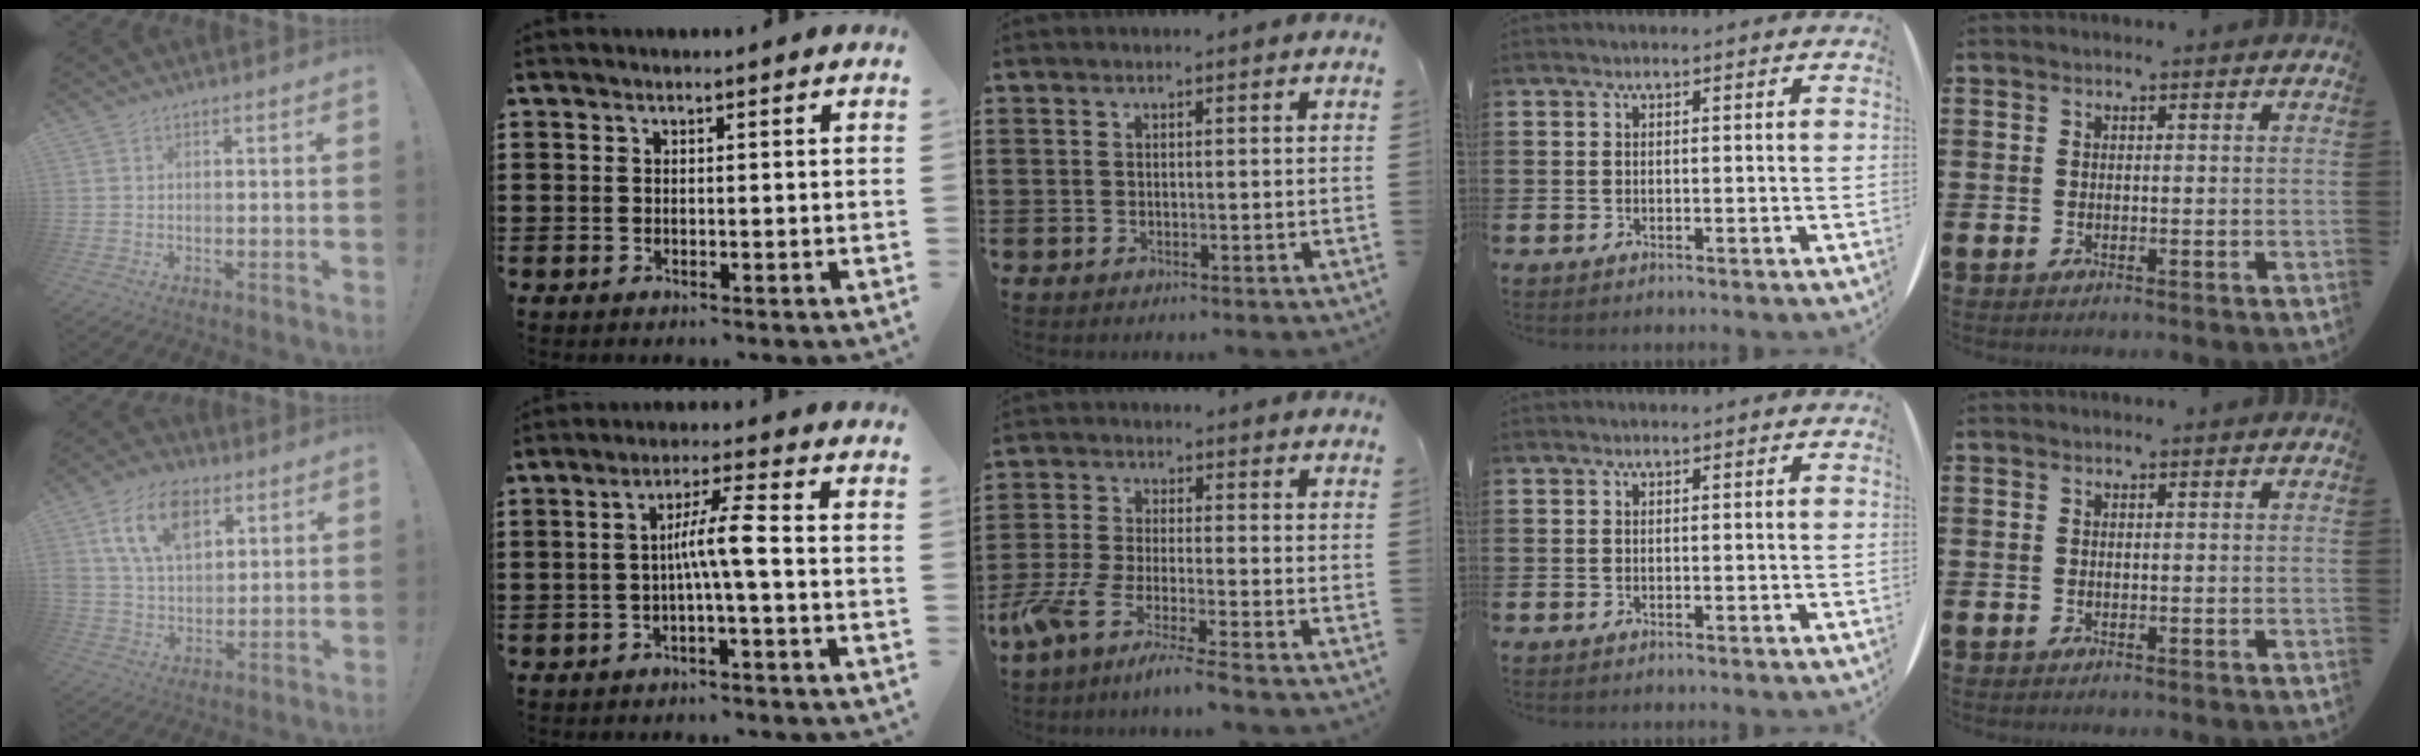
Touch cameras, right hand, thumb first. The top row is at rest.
{"thumb": {"total": 15.6, "force": [7.3, 9.7, 9.8], "torque": [-0.170, -0.015, 0.135]}, "index": {"total": 5.8, "force": [-0.8, 0.2, 5.7], "torque": [-0.106, 0.002, -0.022]}, "middle": {"total": 6.0, "force": [-5.0, -0.4, 3.2], "torque": [-0.086, -0.024, -0.103]}}